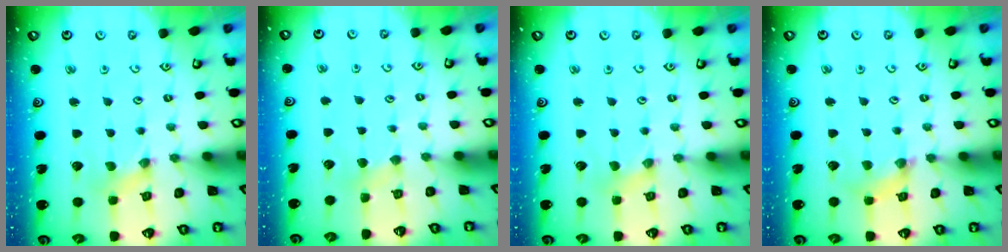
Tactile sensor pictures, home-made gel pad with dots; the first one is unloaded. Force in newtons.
{"total": 2.8, "press": 2.8, "slide": 0.5}
{"total": 1.3, "press": 1.2, "slide": 0.3}
{"total": 3.7, "press": 3.6, "slide": 0.5}